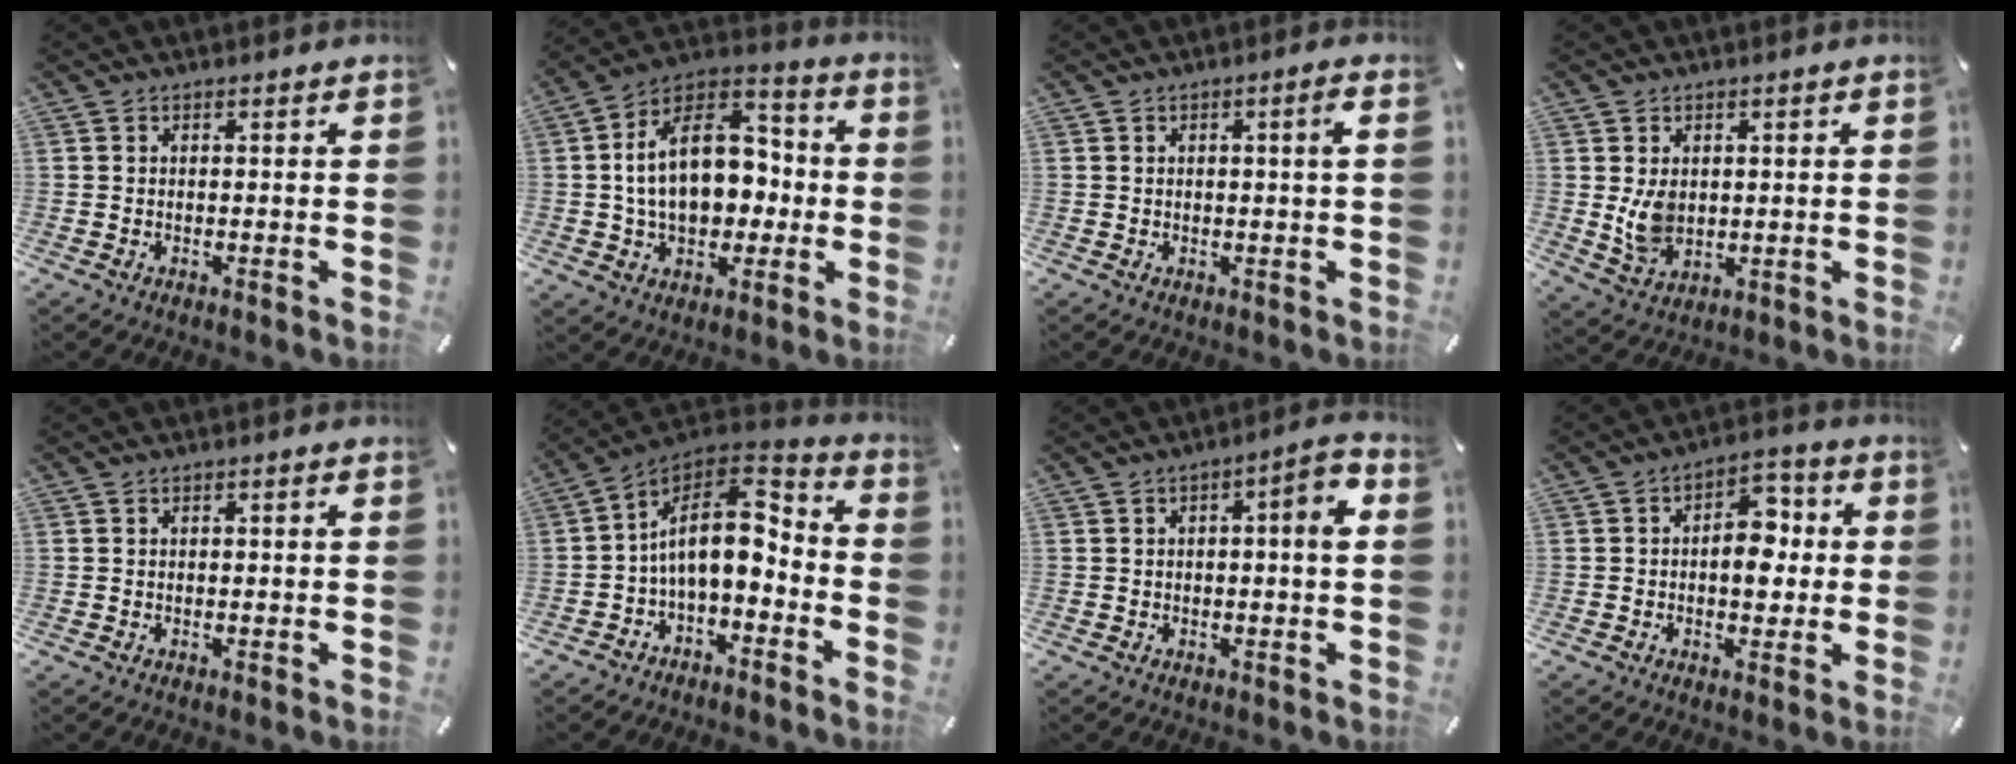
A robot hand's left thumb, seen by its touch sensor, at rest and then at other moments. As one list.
[{"total": 18.9, "force": [0.1, 13.4, 13.4], "torque": [-0.222, 0.002, 0.003]}, {"total": 2.3, "force": [0.5, 0.2, 2.3], "torque": [-0.042, 0.001, 0.007]}, {"total": 6.8, "force": [0.7, 5.2, 4.3], "torque": [-0.085, -0.010, 0.009]}, {"total": 0.6, "force": [0.1, 0.4, 0.5], "torque": [-0.008, 0.002, 0.000]}, {"total": 13.7, "force": [-0.7, 8.5, 10.7], "torque": [-0.188, -0.001, -0.015]}, {"total": 5.0, "force": [0.4, 1.5, 4.8], "torque": [-0.070, 0.004, 0.001]}, {"total": 9.4, "force": [0.0, 6.3, 7.1], "torque": [-0.084, 0.002, -0.005]}]